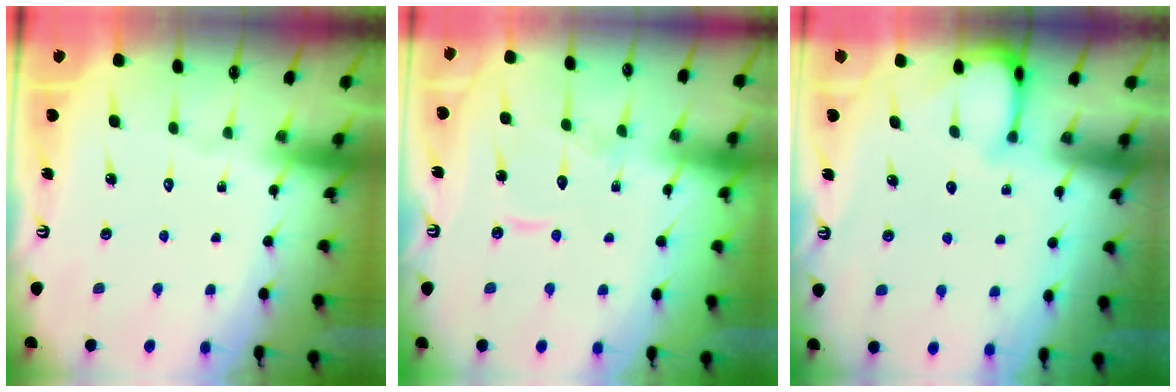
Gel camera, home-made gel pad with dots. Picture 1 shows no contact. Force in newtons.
{"total": 8.9, "press": 8.9, "slide": 0.5}
{"total": 3.8, "press": 3.8, "slide": 0.4}